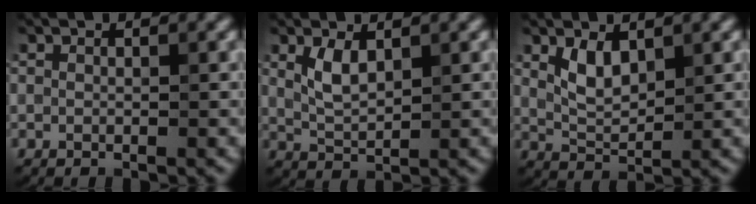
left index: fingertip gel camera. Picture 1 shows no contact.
{"total": 2.3, "force": [0.9, 0.9, 1.9], "torque": [-0.045, -0.005, 0.022]}
{"total": 2.6, "force": [1.1, 1.3, 1.9], "torque": [-0.044, -0.006, 0.026]}